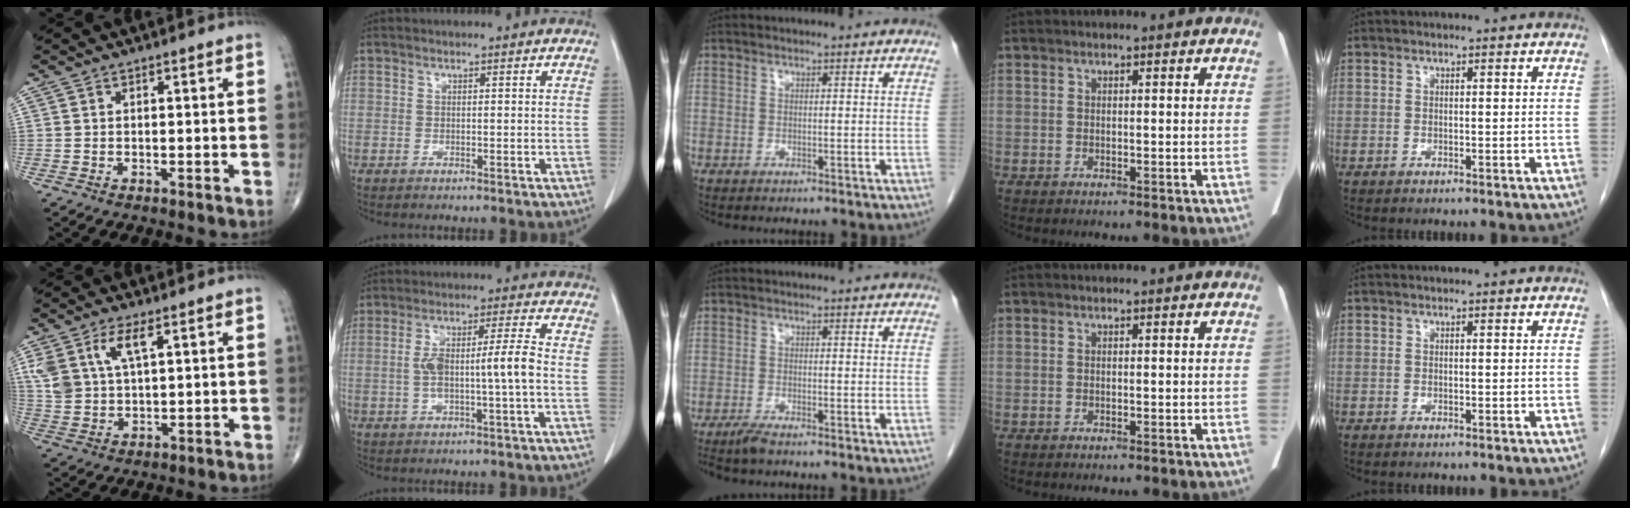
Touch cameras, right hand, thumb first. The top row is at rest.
{"thumb": {"total": 7.8, "force": [3.7, 3.3, 6.0], "torque": [-0.129, -0.007, 0.078]}, "index": {"total": 7.6, "force": [-0.9, 0.3, 7.5], "torque": [-0.145, 0.018, -0.013]}, "middle": {"total": 2.1, "force": [-1.7, 0.0, 1.1], "torque": [-0.028, -0.006, -0.035]}}